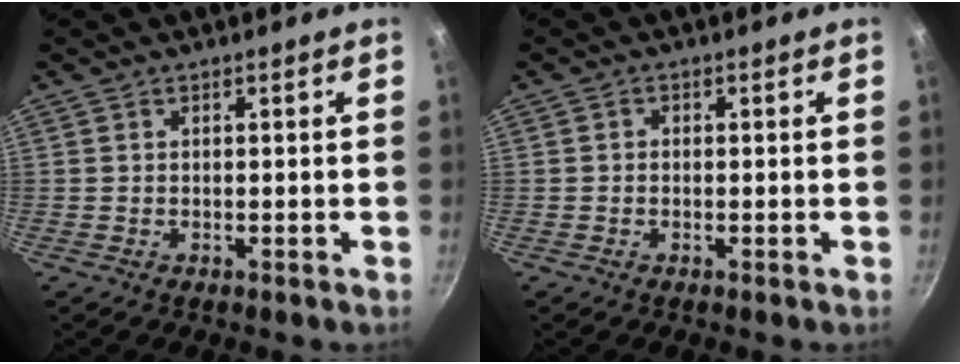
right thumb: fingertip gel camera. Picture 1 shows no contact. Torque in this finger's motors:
{"motor_torque": [-0.23, 0.09, -0.24, 0.30, -0.04]}